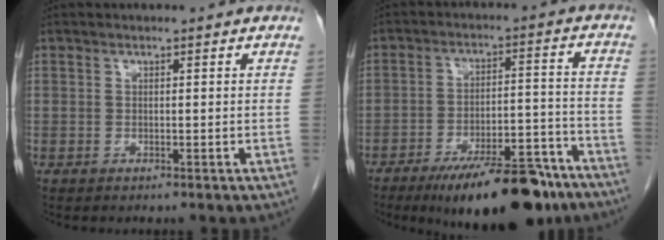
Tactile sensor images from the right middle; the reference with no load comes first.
{"total": 16.9, "force": [-12.7, 4.3, 10.4], "torque": [-0.119, 0.012, -0.195]}